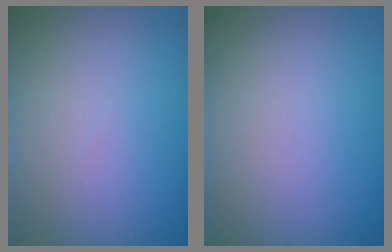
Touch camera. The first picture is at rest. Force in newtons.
{"total": 0.0}